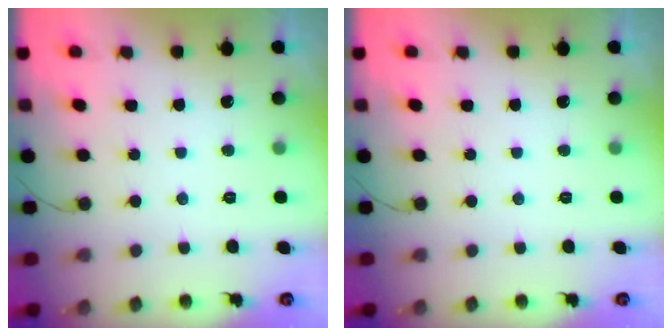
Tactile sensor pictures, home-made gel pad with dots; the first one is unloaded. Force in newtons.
{"total": 0.0}